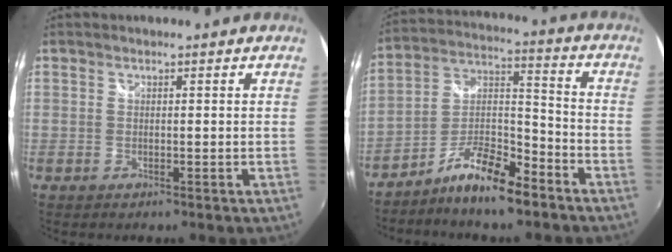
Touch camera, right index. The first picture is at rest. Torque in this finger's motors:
{"motor_torque": [0.78, -0.68, 0.48, 0.10]}